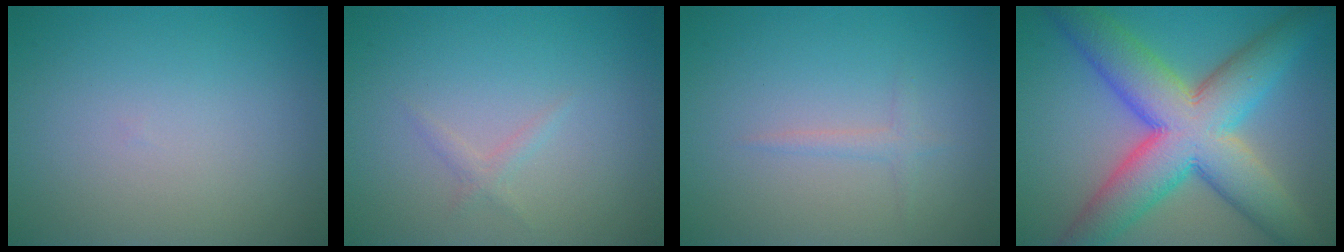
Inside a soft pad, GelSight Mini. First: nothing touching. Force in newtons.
{"total": 0.9, "press": 0.9, "slide": 0.0}
{"total": 1.3, "press": 1.3, "slide": 0.0}
{"total": 12.1, "press": 12.1, "slide": 0.2}